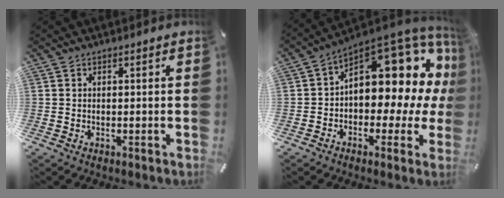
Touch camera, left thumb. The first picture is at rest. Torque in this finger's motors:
{"motor_torque": [2.47, 2.54, 0.75, -0.21, 0.49]}